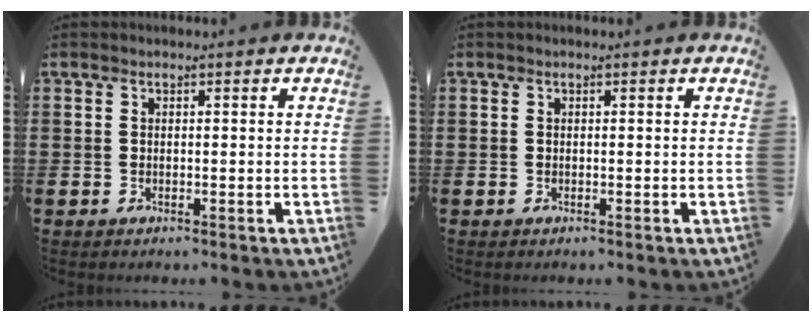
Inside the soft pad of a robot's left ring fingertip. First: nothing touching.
{"total": 0.0}